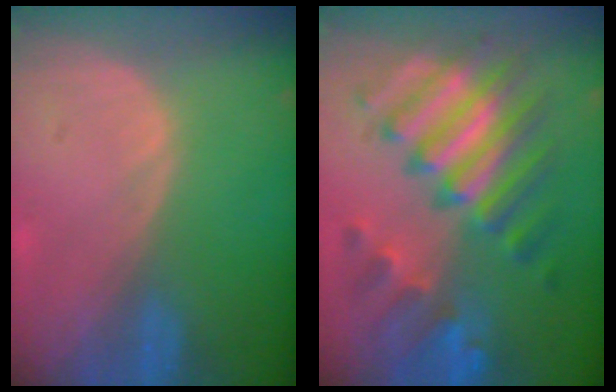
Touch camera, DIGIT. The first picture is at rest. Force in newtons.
{"total": 11.8, "press": 11.8, "slide": 1.2}